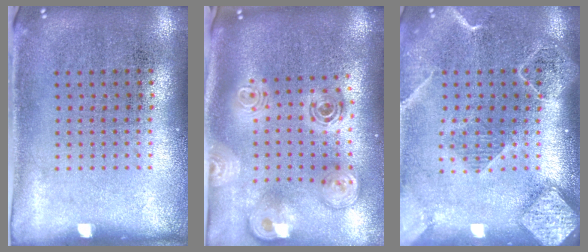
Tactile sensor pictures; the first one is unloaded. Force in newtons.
{"total": 3.0, "press": 2.0, "slide": 2.1}
{"total": 2.4, "press": 2.0, "slide": 1.2}